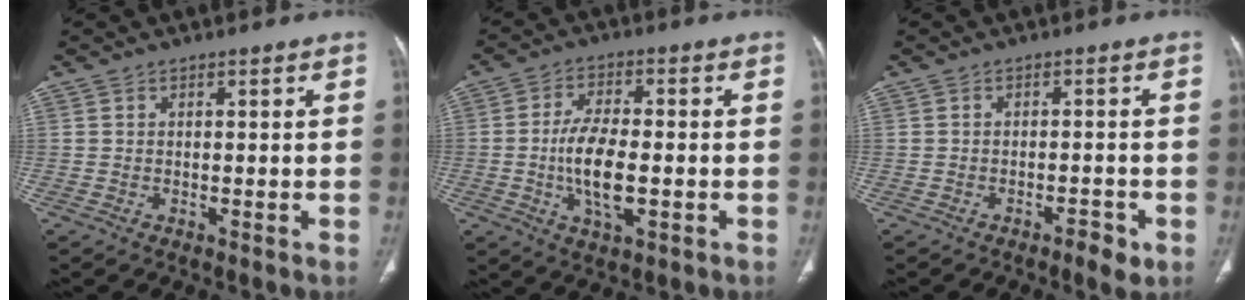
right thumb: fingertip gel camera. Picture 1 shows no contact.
{"total": 9.7, "force": [-1.6, 4.4, 8.5], "torque": [-0.161, 0.006, -0.029]}
{"total": 3.4, "force": [-1.9, 1.3, 2.5], "torque": [-0.033, 0.010, -0.027]}